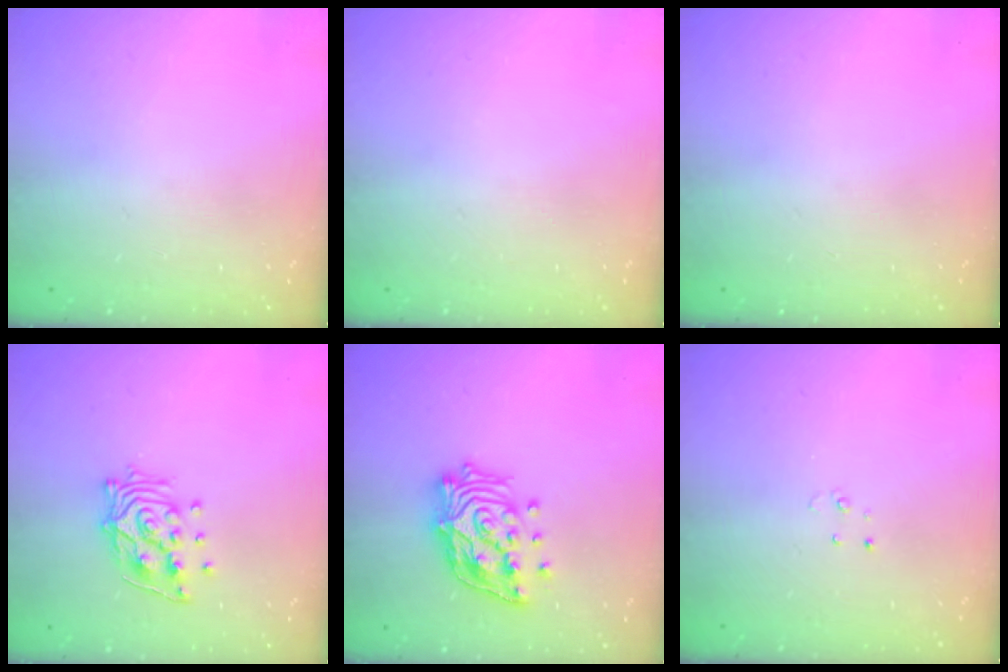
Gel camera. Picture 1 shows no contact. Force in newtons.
{"total": 0.0}
{"total": 0.0}
{"total": 11.7, "press": 11.6, "slide": 1.3}
{"total": 16.8, "press": 16.6, "slide": 2.6}
{"total": 2.3, "press": 2.3, "slide": 0.2}